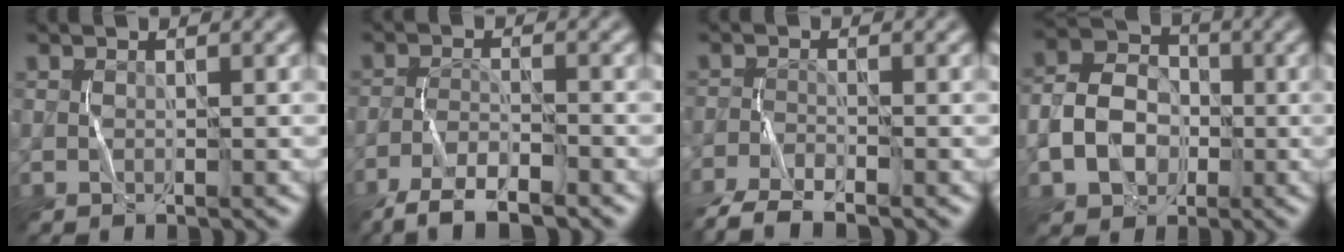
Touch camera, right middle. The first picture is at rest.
{"total": 4.7, "force": [-3.9, 0.8, 2.5], "torque": [-0.045, -0.003, -0.076]}
{"total": 4.8, "force": [-4.2, 0.7, 2.2], "torque": [-0.040, -0.020, -0.086]}
{"total": 5.3, "force": [-1.6, 4.2, 2.9], "torque": [-0.051, -0.001, -0.037]}